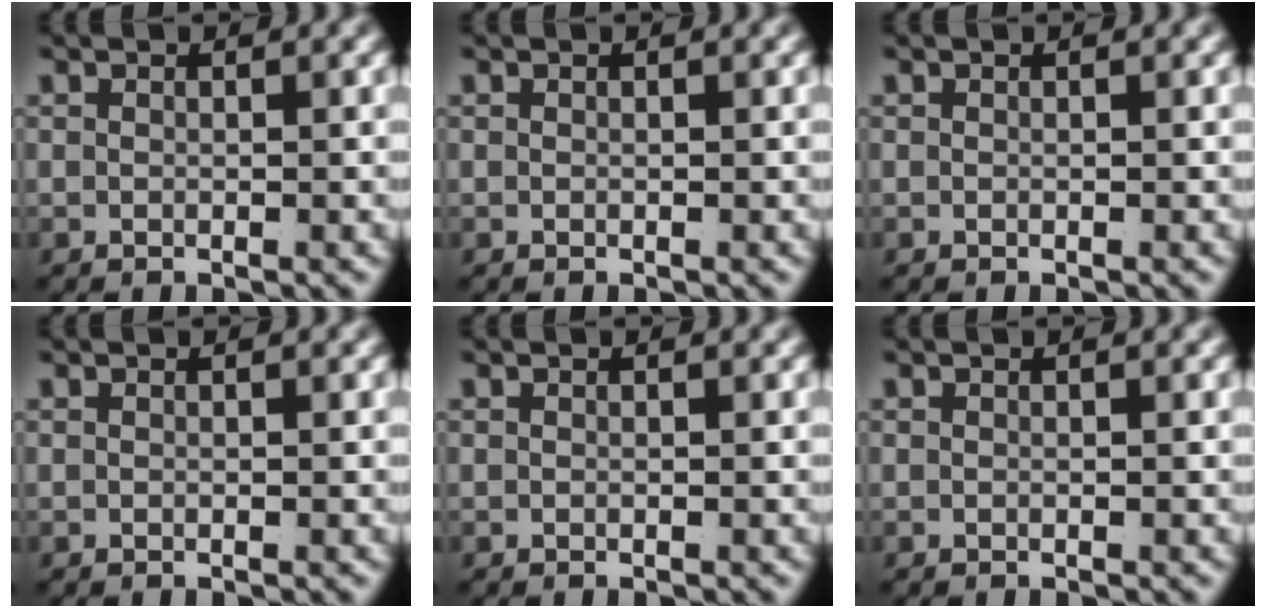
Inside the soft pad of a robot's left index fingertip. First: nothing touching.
{"total": 0.0}
{"total": 0.0}
{"total": 0.0}
{"total": 0.0}
{"total": 0.0}